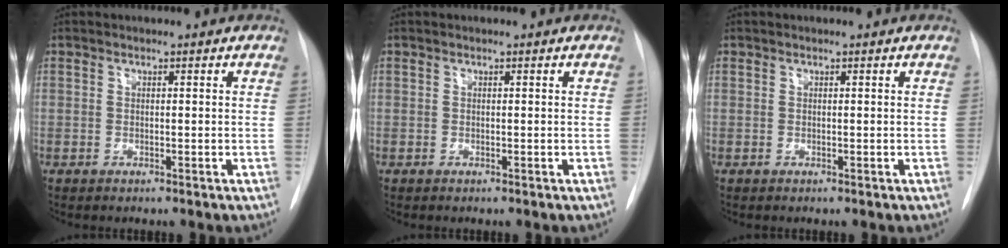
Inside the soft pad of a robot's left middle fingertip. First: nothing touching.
{"total": 0.0}
{"total": 0.0}